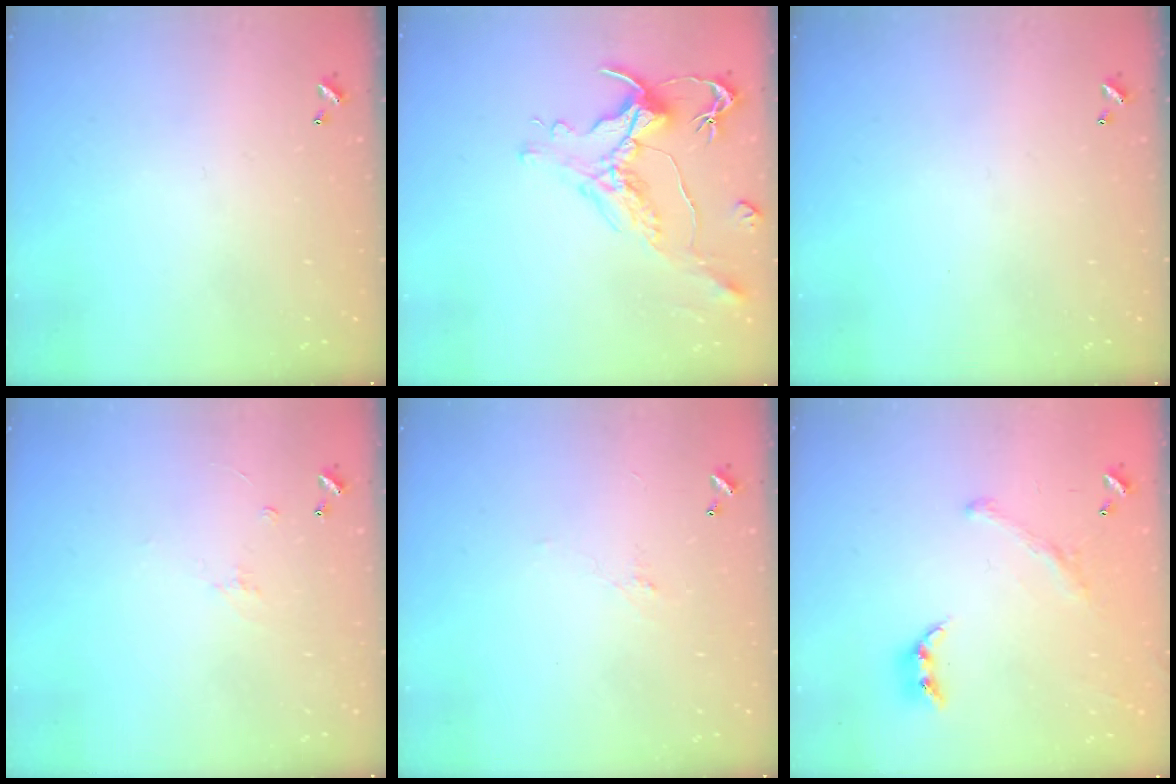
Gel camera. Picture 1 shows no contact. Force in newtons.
{"total": 1.8, "press": 1.3, "slide": 1.2}
{"total": 0.0}
{"total": 4.4, "press": 4.4, "slide": 0.6}
{"total": 0.5, "press": 0.0, "slide": 0.5}
{"total": 1.2, "press": 0.6, "slide": 1.0}